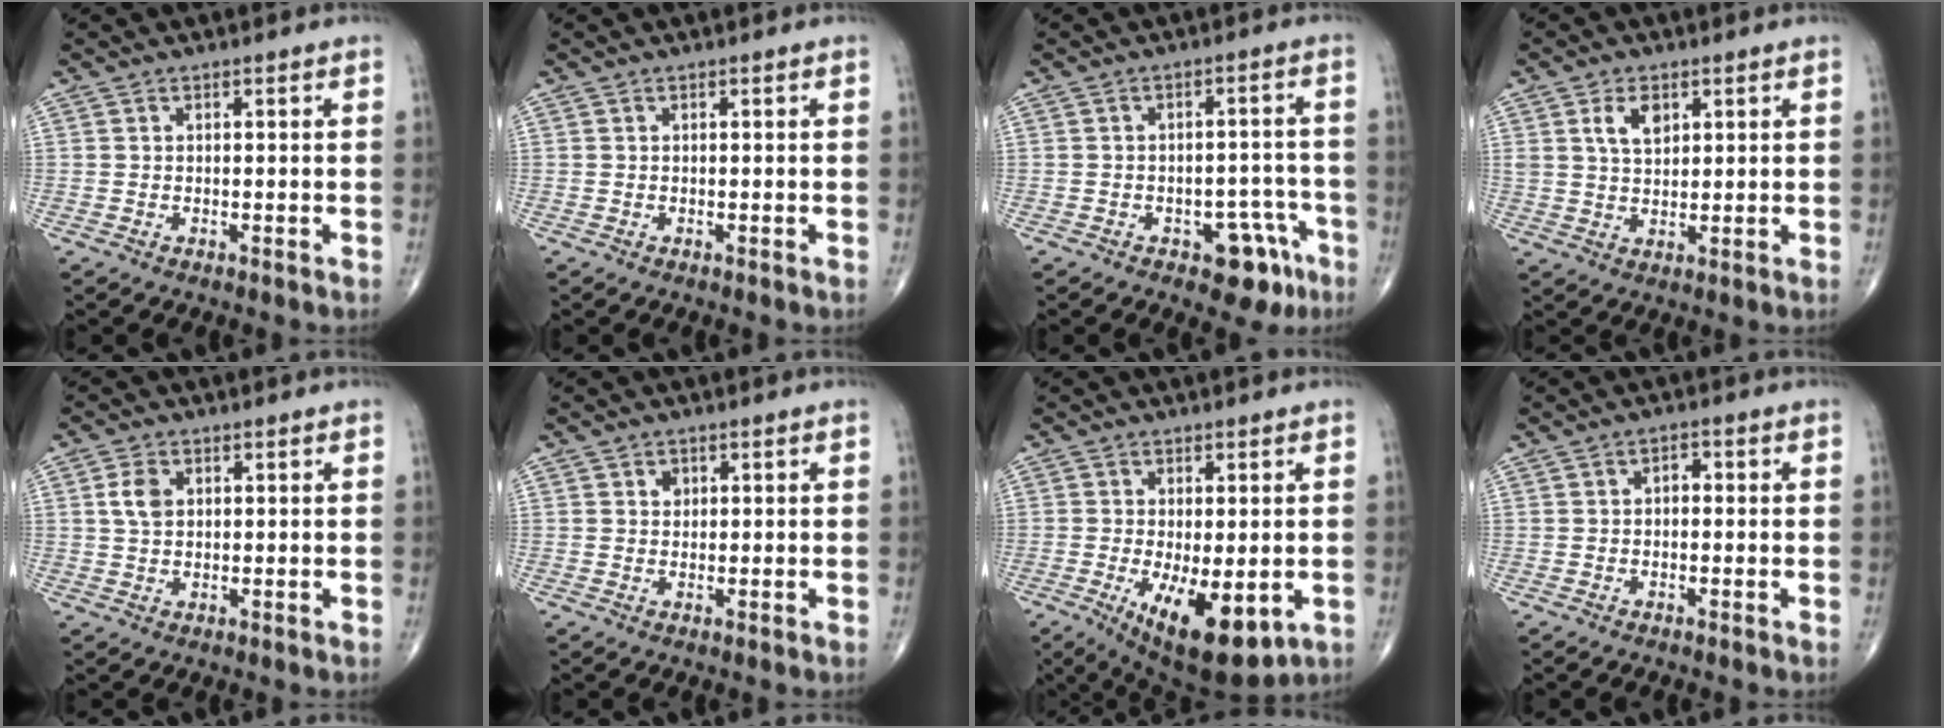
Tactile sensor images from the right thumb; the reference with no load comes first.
{"total": 0.0}
{"total": 7.9, "force": [-4.4, 4.3, 4.9], "torque": [-0.025, 0.037, -0.053]}
{"total": 5.1, "force": [2.2, 3.0, 3.5], "torque": [-0.051, -0.012, 0.044]}
{"total": 3.8, "force": [1.0, 2.6, 2.6], "torque": [-0.048, -0.001, 0.018]}
{"total": 1.6, "force": [0.7, 1.3, 0.6], "torque": [0.001, -0.002, 0.008]}
{"total": 13.2, "force": [-4.3, 5.6, 11.2], "torque": [-0.170, -0.021, -0.050]}
{"total": 1.9, "force": [0.0, 1.3, 1.4], "torque": [-0.012, 0.008, -0.006]}